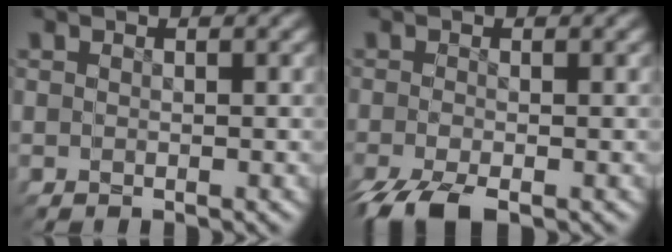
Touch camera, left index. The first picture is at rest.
{"total": 2.2, "force": [-2.0, -0.8, 0.5], "torque": [-0.001, -0.004, -0.028]}